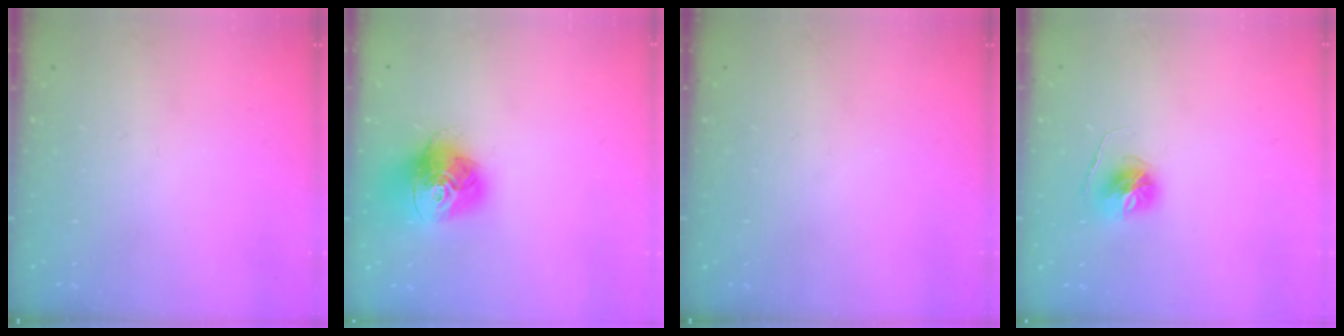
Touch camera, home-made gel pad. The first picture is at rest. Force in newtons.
{"total": 15.3, "press": 15.2, "slide": 1.8}
{"total": 0.0}
{"total": 6.4, "press": 6.4, "slide": 0.6}